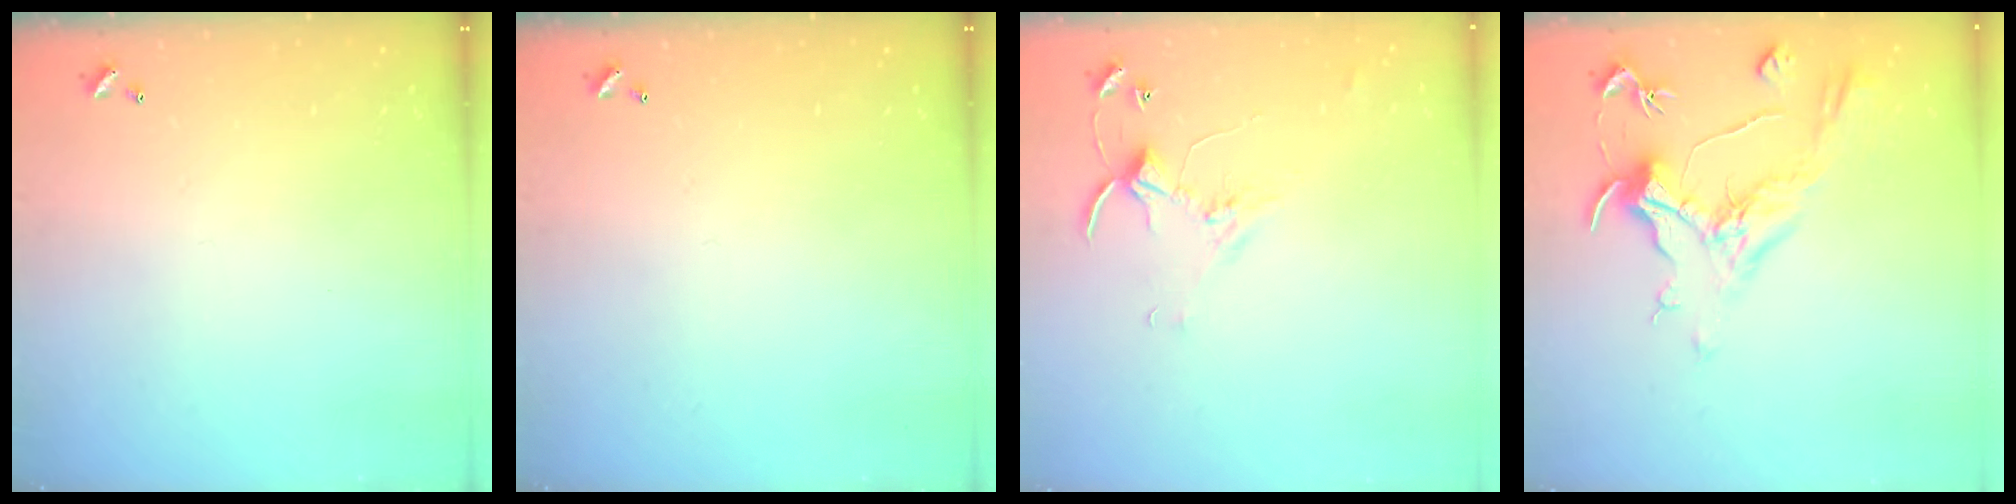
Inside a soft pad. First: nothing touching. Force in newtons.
{"total": 0.0}
{"total": 2.8, "press": 2.8, "slide": 0.4}
{"total": 1.1, "press": 0.1, "slide": 1.1}